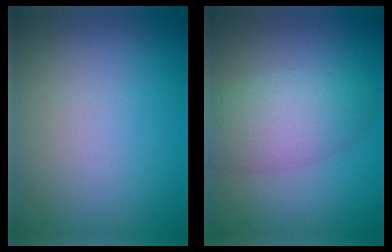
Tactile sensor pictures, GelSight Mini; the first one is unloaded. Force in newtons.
{"total": 4.6, "press": 4.6, "slide": 0.2}